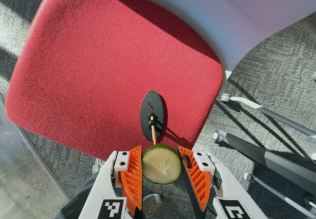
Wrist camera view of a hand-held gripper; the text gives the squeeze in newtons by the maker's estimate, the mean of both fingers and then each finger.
{"total": 8.3, "left": 8.8, "right": 7.7}